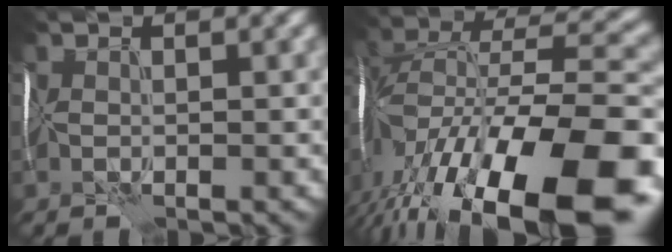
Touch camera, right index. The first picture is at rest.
{"total": 16.9, "force": [-8.4, 7.8, 12.5], "torque": [-0.229, -0.023, -0.116]}